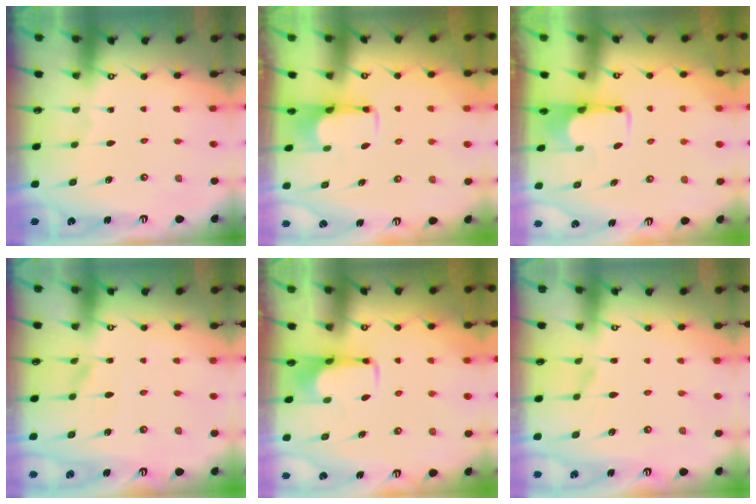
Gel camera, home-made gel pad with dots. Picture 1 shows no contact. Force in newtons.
{"total": 2.8, "press": 2.6, "slide": 1.0}
{"total": 1.9, "press": 1.8, "slide": 0.7}
{"total": 7.5, "press": 7.5, "slide": 0.6}
{"total": 1.8, "press": 1.8, "slide": 0.4}
{"total": 1.8, "press": 1.6, "slide": 0.9}